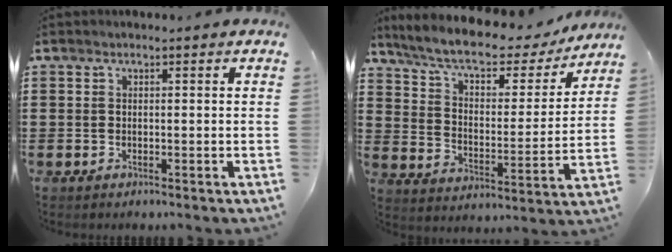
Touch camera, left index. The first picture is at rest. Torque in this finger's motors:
{"motor_torque": [1.06, -1.08, 0.57, 0.21]}